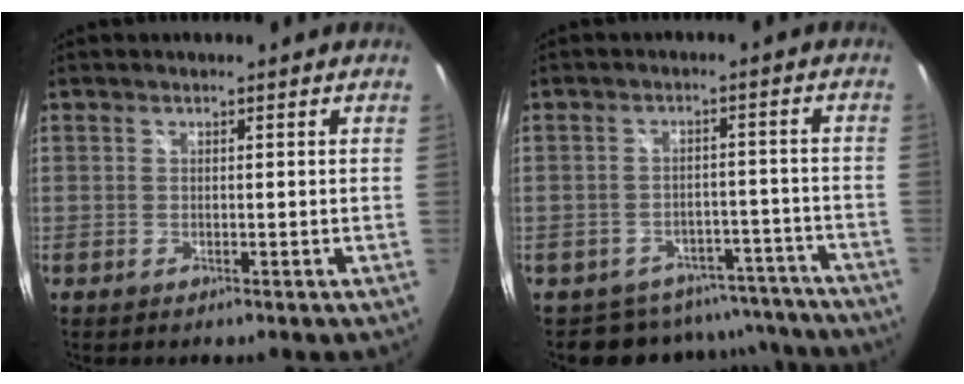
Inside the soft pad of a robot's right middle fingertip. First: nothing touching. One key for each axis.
{"total": 11.8, "fx": -10.4, "fy": 5.6, "fz": 1.2, "tx": -0.018, "ty": 0.034, "tz": -0.122}